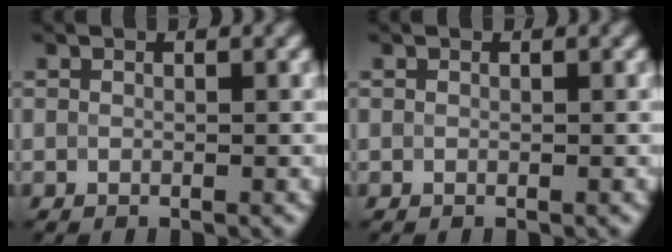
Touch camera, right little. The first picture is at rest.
{"total": 0.0}